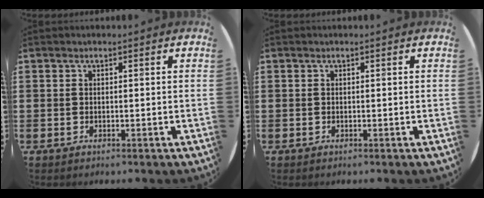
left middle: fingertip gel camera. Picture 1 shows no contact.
{"total": 0.0}